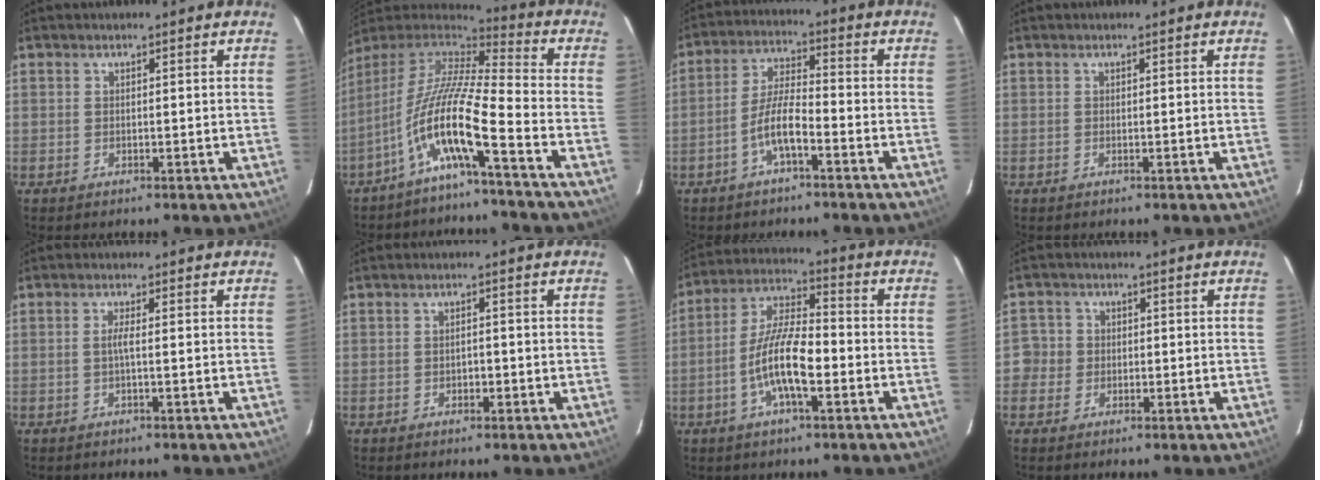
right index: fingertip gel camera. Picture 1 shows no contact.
{"total": 12.8, "force": [-6.0, 0.6, 11.2], "torque": [-0.202, -0.003, -0.121]}
{"total": 5.9, "force": [-3.4, 1.3, 4.7], "torque": [-0.102, 0.011, -0.063]}
{"total": 0.0}
{"total": 1.3, "force": [-0.3, -0.3, 1.2], "torque": [-0.022, 0.001, -0.007]}
{"total": 1.6, "force": [-0.6, 1.1, 0.9], "torque": [-0.015, 0.006, -0.006]}
{"total": 11.0, "force": [-3.7, 3.3, 9.9], "torque": [-0.201, 0.003, -0.070]}
{"total": 4.1, "force": [-1.1, 3.9, 0.6], "torque": [0.002, 0.018, -0.023]}